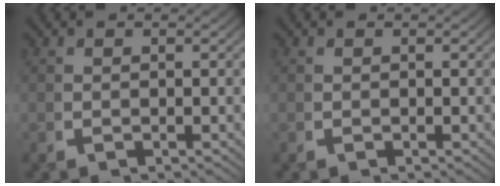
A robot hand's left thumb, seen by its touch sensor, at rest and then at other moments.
{"total": 0.0}